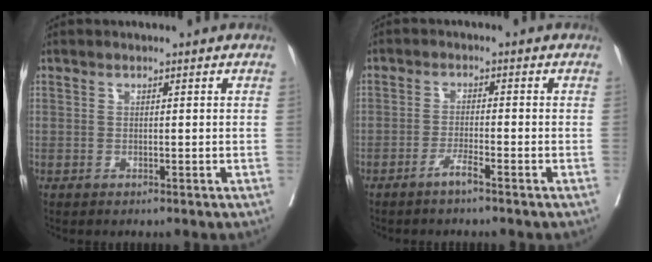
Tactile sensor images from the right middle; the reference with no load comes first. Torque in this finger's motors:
{"motor_torque": [0.37, -0.34, 0.04, 0.05]}